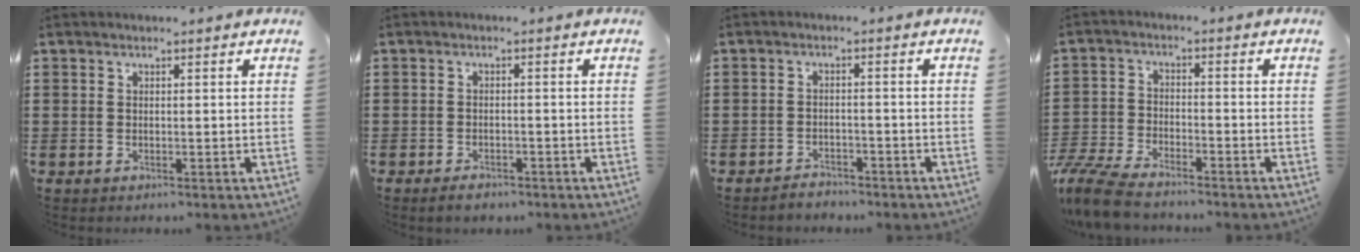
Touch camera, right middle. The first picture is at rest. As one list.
[{"total": 1.7, "force": [-1.5, 0.5, 0.7], "torque": [-0.017, -0.001, -0.029]}, {"total": 2.1, "force": [-2.1, 0.3, 0.0], "torque": [-0.008, 0.002, -0.046]}, {"total": 7.0, "force": [-6.3, 1.1, 2.8], "torque": [-0.086, -0.007, -0.131]}]